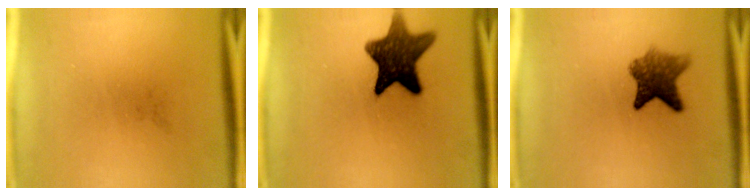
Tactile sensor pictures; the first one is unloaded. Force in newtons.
{"total": 12.3}
{"total": 6.2}